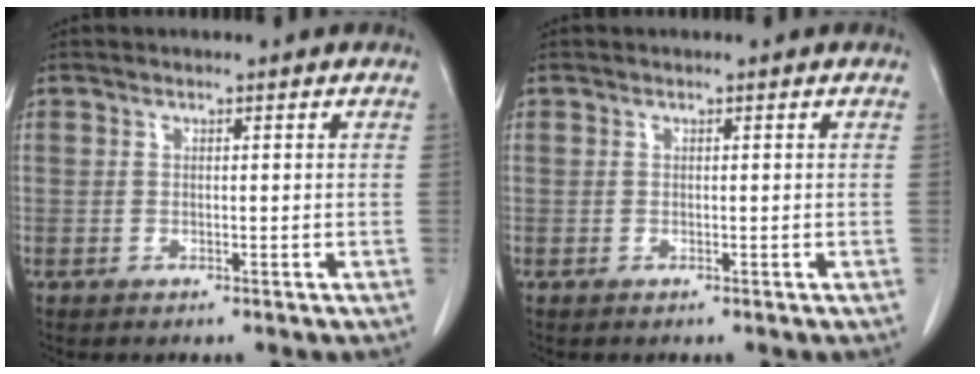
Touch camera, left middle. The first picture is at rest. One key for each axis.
{"total": 0.0}